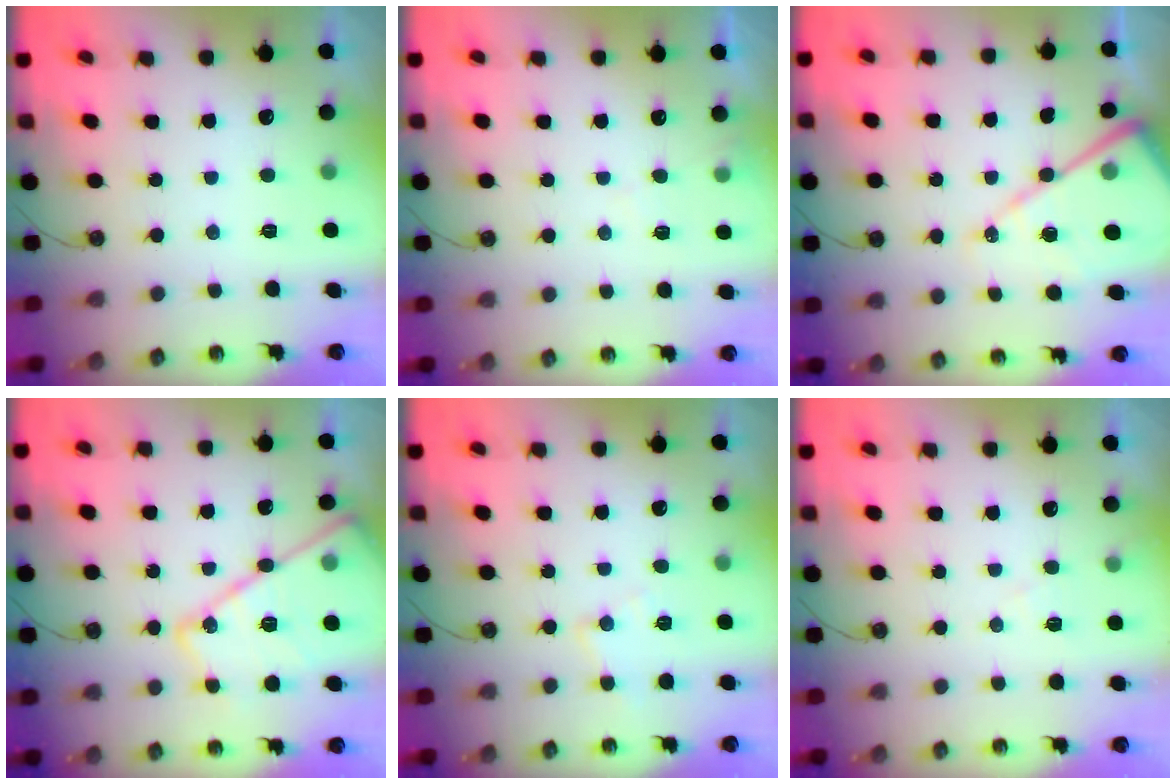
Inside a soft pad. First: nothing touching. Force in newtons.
{"total": 5.0, "press": 4.9, "slide": 0.7}
{"total": 15.5, "press": 15.4, "slide": 1.5}
{"total": 20.4, "press": 20.3, "slide": 1.5}
{"total": 7.8, "press": 7.8, "slide": 0.6}
{"total": 6.0, "press": 6.0, "slide": 0.8}